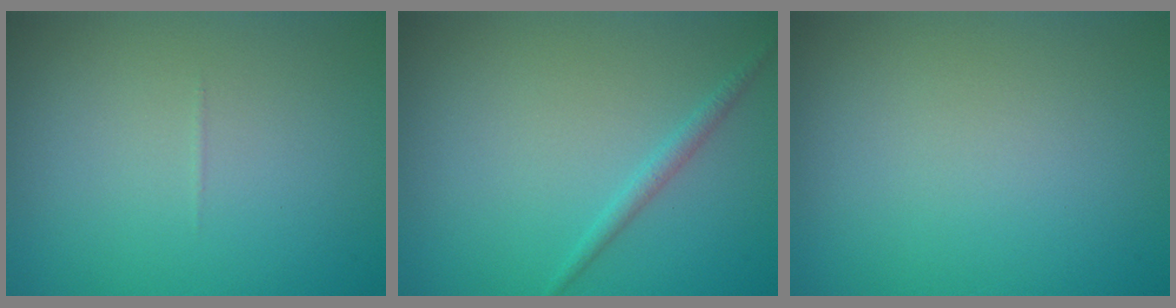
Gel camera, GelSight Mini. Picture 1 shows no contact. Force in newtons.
{"total": 1.2, "press": 1.2, "slide": 0.0}
{"total": 0.0}